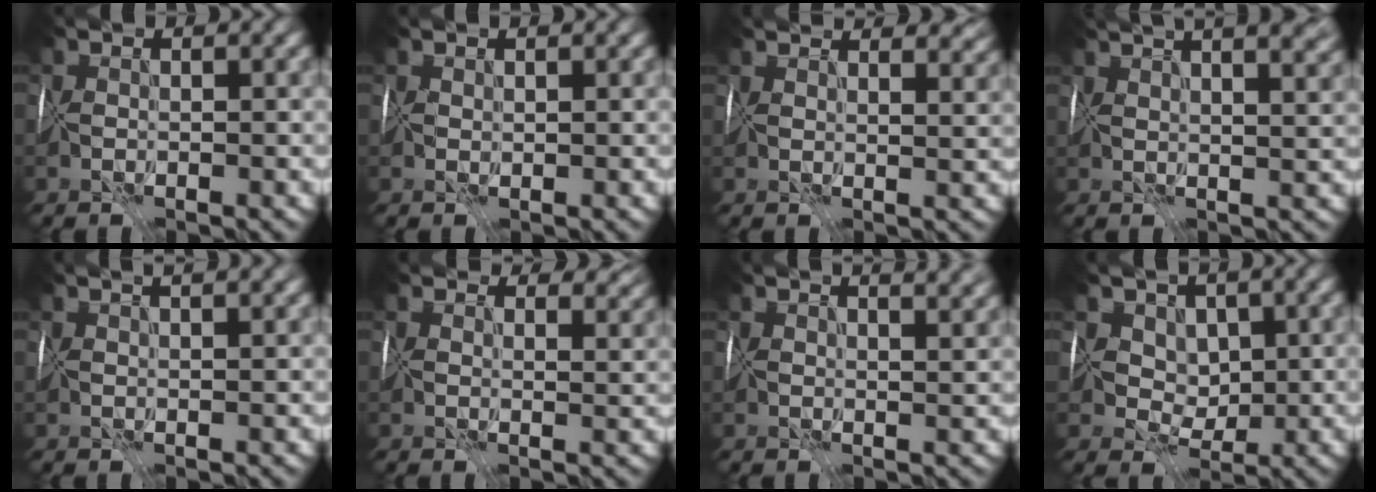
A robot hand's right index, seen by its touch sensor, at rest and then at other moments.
{"total": 1.0, "force": [0.7, 0.6, 0.4], "torque": [-0.009, 0.002, 0.018]}
{"total": 8.7, "force": [6.4, 3.4, 4.8], "torque": [-0.096, 0.039, 0.097]}
{"total": 13.2, "force": [8.3, 5.2, 8.9], "torque": [-0.102, 0.071, 0.097]}
{"total": 4.9, "force": [3.3, 1.6, 3.3], "torque": [-0.050, 0.033, 0.055]}
{"total": 8.2, "force": [6.0, 3.9, 3.9], "torque": [-0.071, 0.021, 0.094]}
{"total": 7.9, "force": [5.1, 3.1, 5.1], "torque": [-0.076, 0.047, 0.067]}
{"total": 4.9, "force": [3.2, 3.2, 1.9], "torque": [-0.018, 0.009, 0.054]}